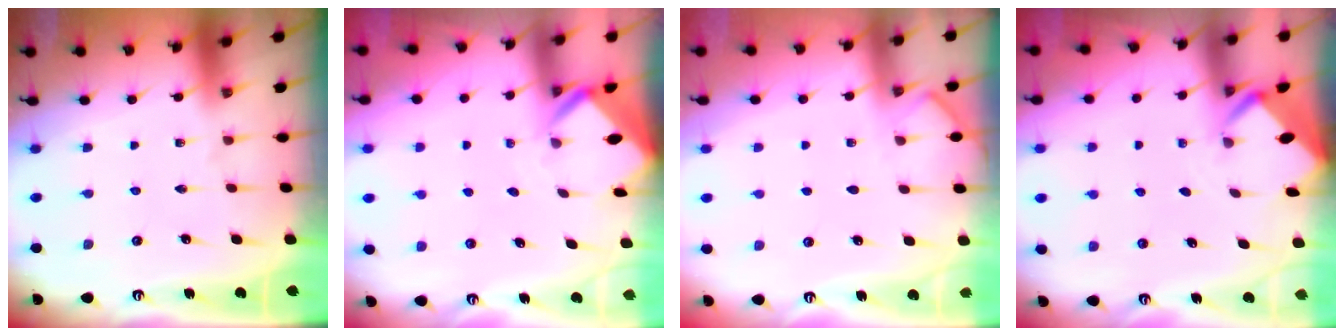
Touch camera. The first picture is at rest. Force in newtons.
{"total": 2.4, "press": 2.4, "slide": 0.1}
{"total": 3.4, "press": 3.4, "slide": 0.5}
{"total": 2.1, "press": 2.1, "slide": 0.0}